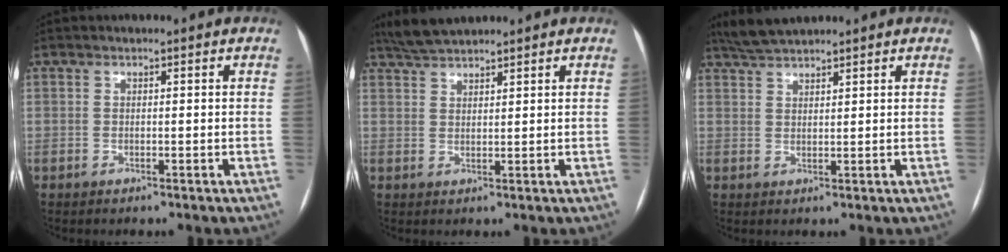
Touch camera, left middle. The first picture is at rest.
{"total": 4.7, "force": [4.4, 0.3, 1.7], "torque": [-0.040, 0.020, 0.089]}
{"total": 4.6, "force": [4.3, 0.2, 1.7], "torque": [-0.040, 0.020, 0.087]}